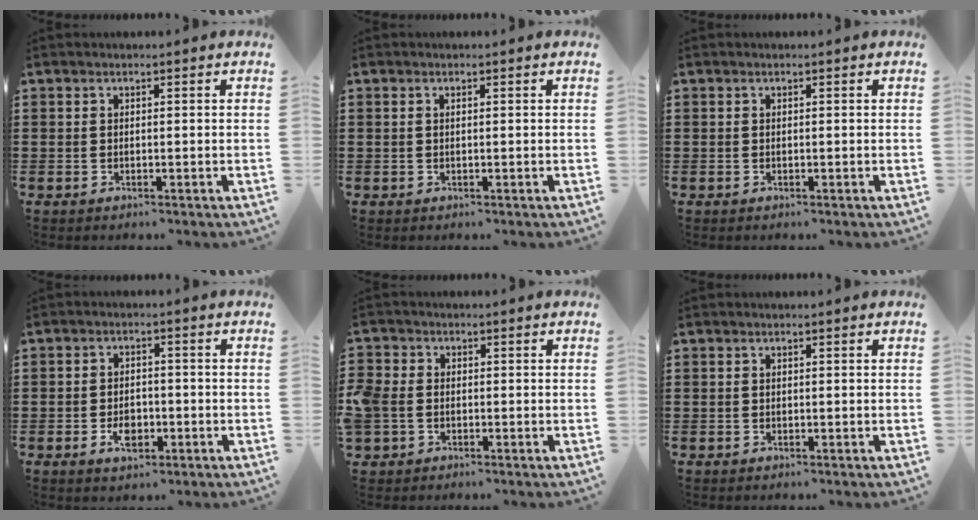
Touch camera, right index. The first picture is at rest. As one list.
[{"total": 0.0}, {"total": 0.0}, {"total": 3.6, "force": [-1.3, 2.3, 2.5], "torque": [-0.039, 0.000, -0.024]}, {"total": 3.0, "force": [-0.8, 2.5, 1.5], "torque": [-0.054, -0.001, -0.024]}, {"total": 0.0}]